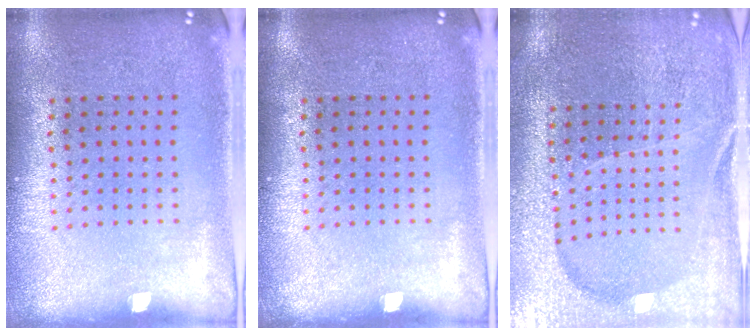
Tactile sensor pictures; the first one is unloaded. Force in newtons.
{"total": 0.0}
{"total": 3.4, "press": 3.4, "slide": 0.5}